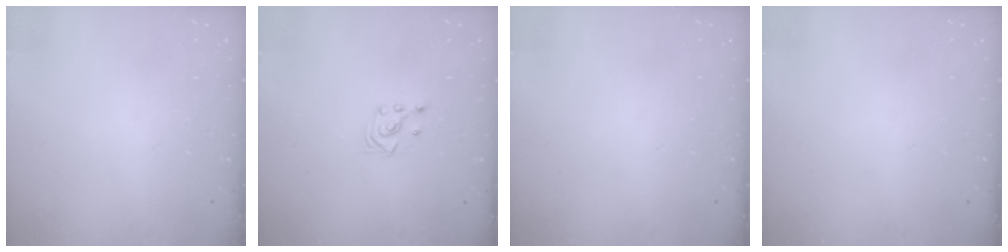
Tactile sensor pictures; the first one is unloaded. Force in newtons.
{"total": 2.9, "press": 2.9, "slide": 0.3}
{"total": 0.0}
{"total": 0.0}